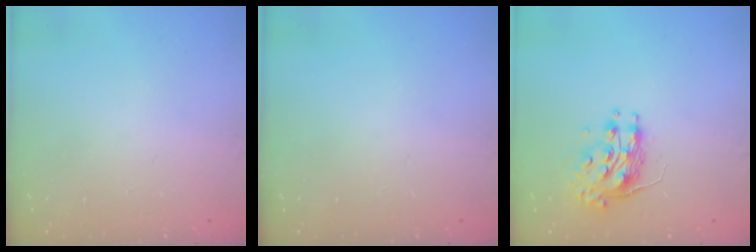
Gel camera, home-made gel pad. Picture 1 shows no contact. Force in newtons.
{"total": 0.0}
{"total": 8.2, "press": 8.2, "slide": 0.3}